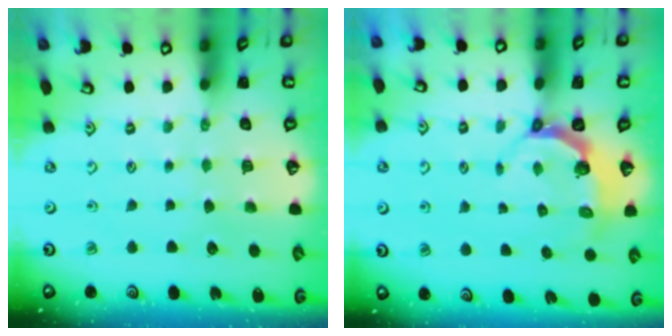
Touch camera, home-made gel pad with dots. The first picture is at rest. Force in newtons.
{"total": 4.7, "press": 3.7, "slide": 2.8}